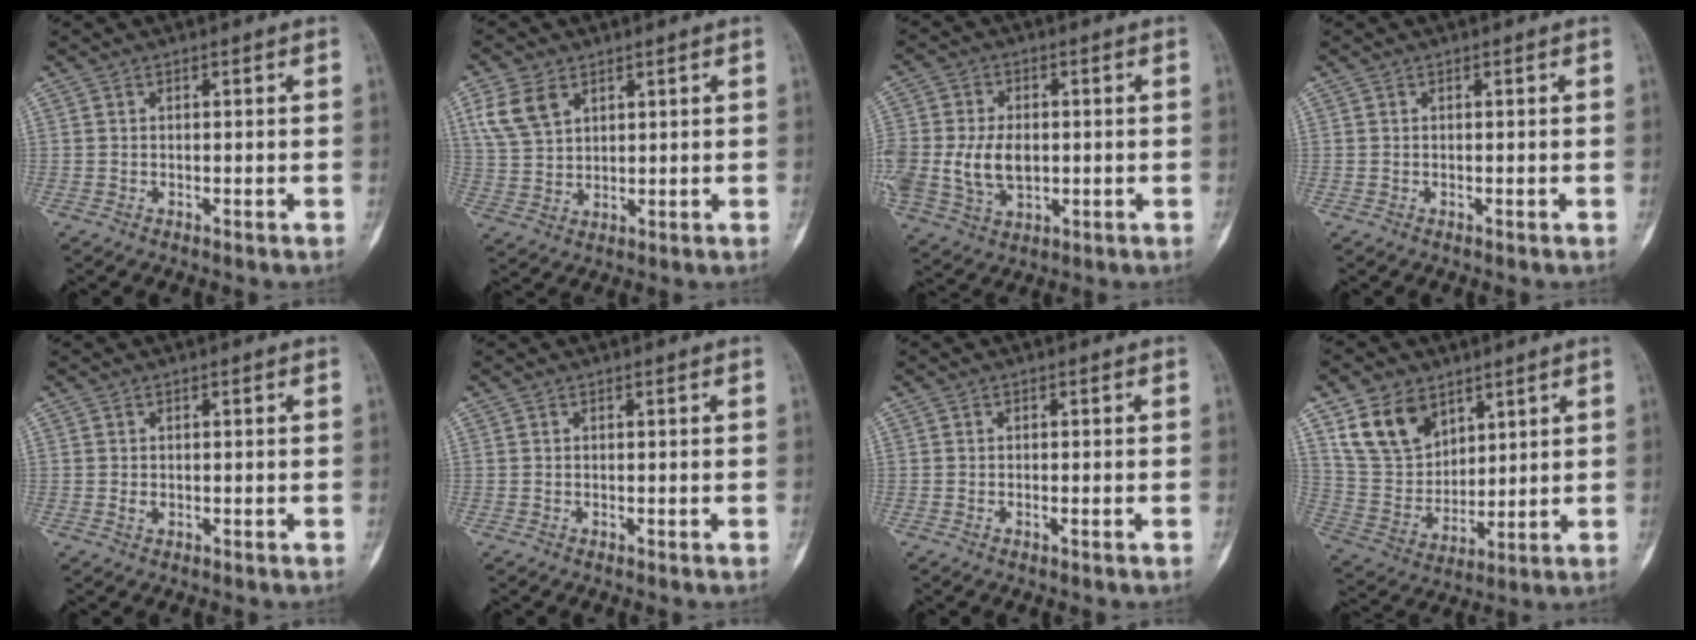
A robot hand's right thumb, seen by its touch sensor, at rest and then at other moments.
{"total": 7.6, "force": [3.7, 4.9, 4.5], "torque": [-0.084, -0.005, 0.083]}
{"total": 14.2, "force": [-0.7, 9.9, 10.1], "torque": [-0.222, -0.003, 0.005]}
{"total": 0.0}
{"total": 0.9, "force": [-0.1, 0.7, 0.6], "torque": [-0.011, 0.000, 0.000]}
{"total": 0.0}
{"total": 0.7, "force": [-0.3, 0.1, 0.6], "torque": [-0.014, 0.004, -0.005]}
{"total": 13.1, "force": [7.4, 8.9, 6.1], "torque": [-0.090, -0.034, 0.156]}